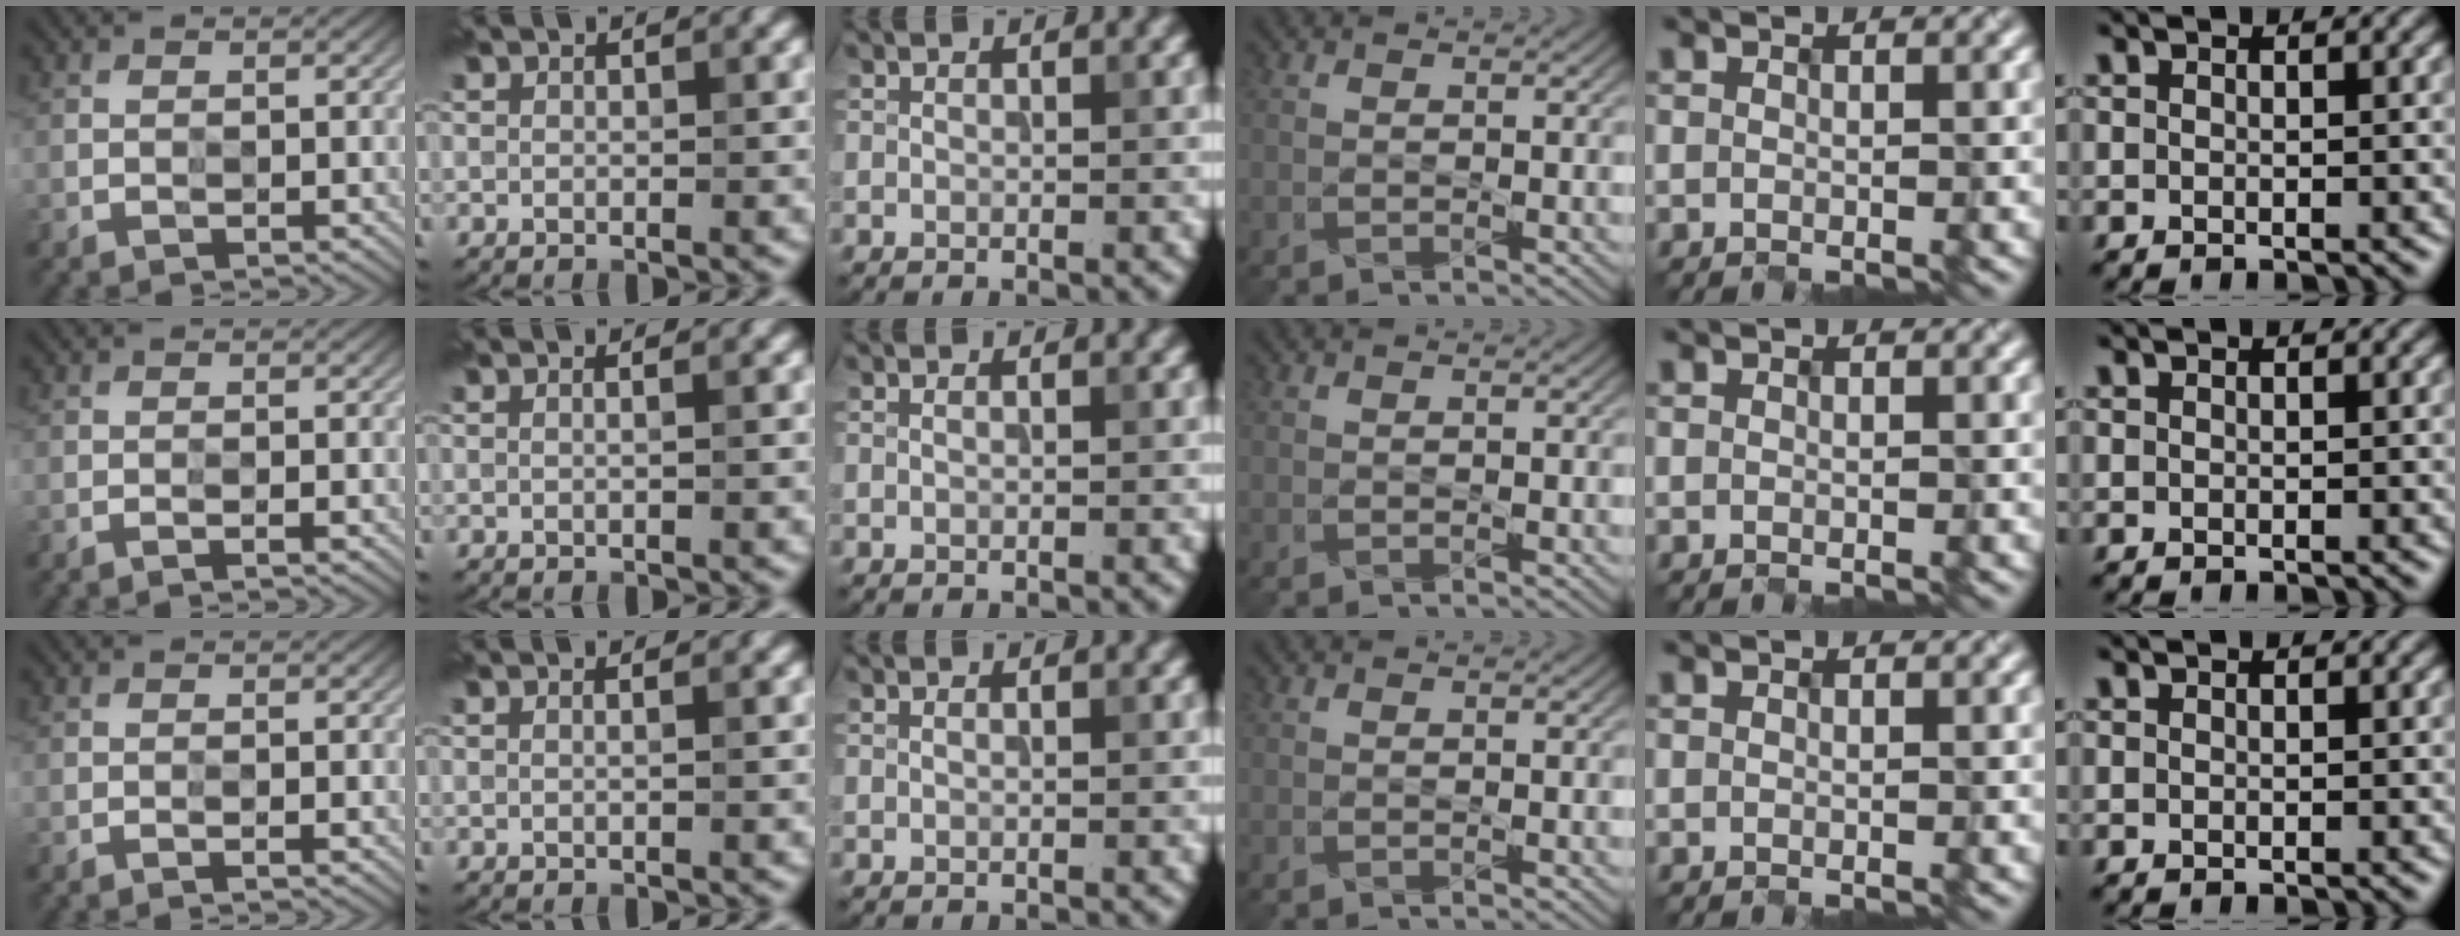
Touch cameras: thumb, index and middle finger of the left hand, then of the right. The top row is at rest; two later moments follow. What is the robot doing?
{"motion": "insert", "object": "drawer"}